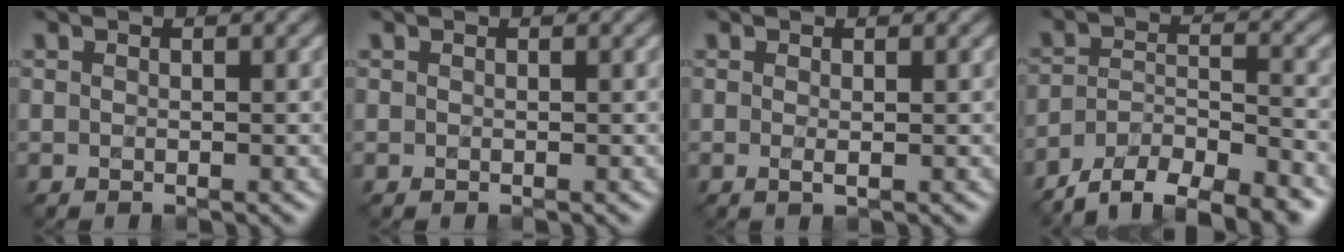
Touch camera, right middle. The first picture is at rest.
{"total": 0.0}
{"total": 0.7, "force": [-0.1, 0.1, 0.7], "torque": [-0.010, -0.002, 0.000]}
{"total": 8.4, "force": [-7.0, 2.4, 4.0], "torque": [-0.063, -0.005, -0.115]}